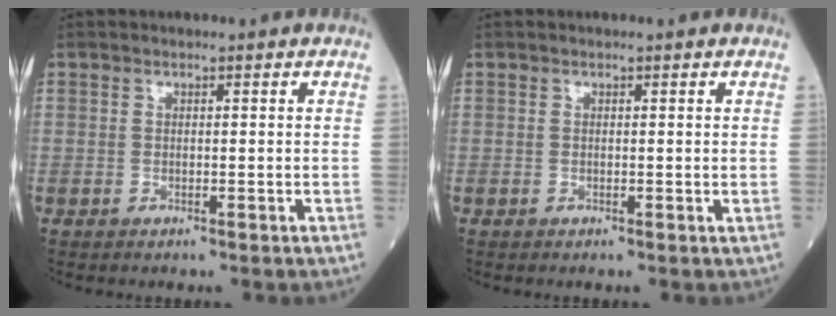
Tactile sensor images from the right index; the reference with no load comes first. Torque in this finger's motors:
{"motor_torque": [0.00, 0.00, 0.00, 0.00]}